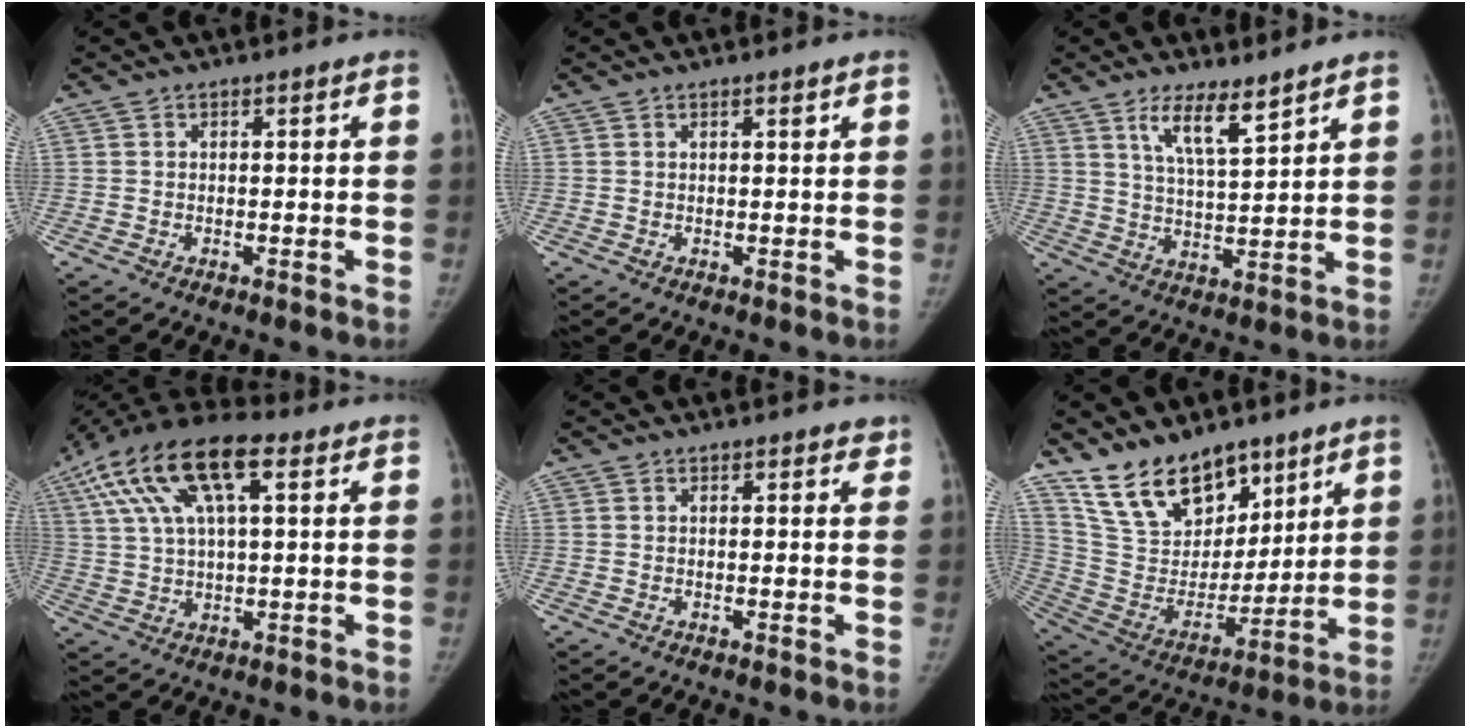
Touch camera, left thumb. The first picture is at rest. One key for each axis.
{"total": 0.6, "fx": 0.4, "fy": 0.0, "fz": 0.5, "tx": -0.007, "ty": -0.001, "tz": 0.007}
{"total": 7.3, "fx": 5.0, "fy": 1.5, "fz": 5.1, "tx": -0.086, "ty": -0.038, "tz": 0.095}
{"total": 18.0, "fx": 7.5, "fy": 7.5, "fz": 14.6, "tx": -0.279, "ty": 0.026, "tz": 0.128}
{"total": 1.5, "fx": 1.2, "fy": 0.7, "fz": 0.5, "tx": 0.013, "ty": -0.004, "tz": 0.009}
{"total": 18.6, "fx": 13.0, "fy": 10.2, "fz": 8.5, "tx": -0.104, "ty": -0.070, "tz": 0.247}